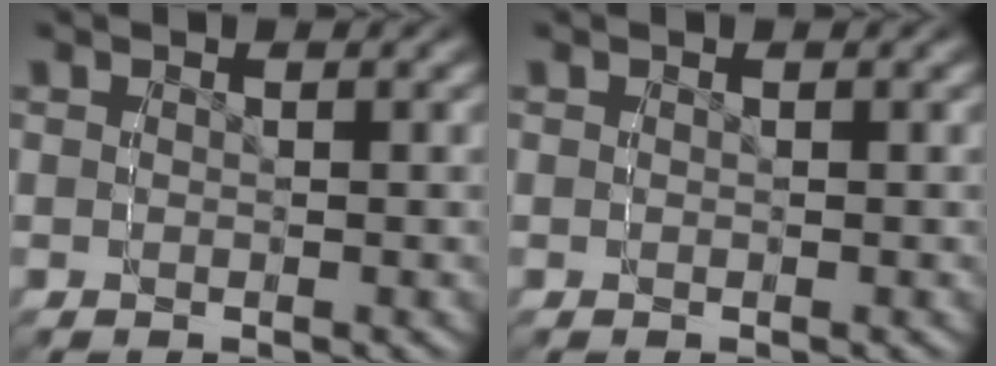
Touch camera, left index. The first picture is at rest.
{"total": 0.0}